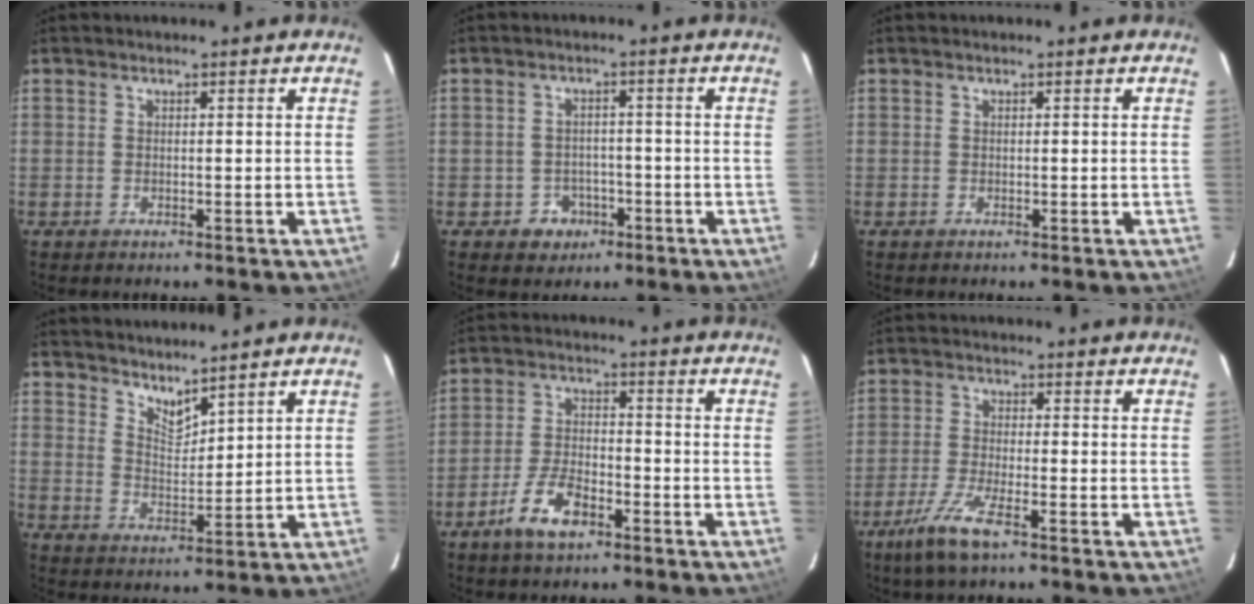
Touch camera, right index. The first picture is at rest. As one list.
[{"total": 4.8, "force": [-2.2, 4.3, 0.6], "torque": [-0.026, 0.018, -0.020]}, {"total": 0.0}, {"total": 4.7, "force": [4.3, 1.1, 1.7], "torque": [-0.025, -0.006, 0.077]}, {"total": 7.8, "force": [-4.9, 3.1, 5.2], "torque": [-0.115, 0.003, -0.091]}, {"total": 7.4, "force": [-4.8, 1.1, 5.5], "torque": [-0.131, -0.013, -0.094]}]